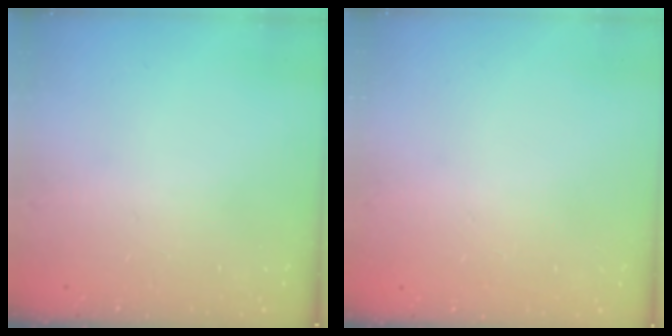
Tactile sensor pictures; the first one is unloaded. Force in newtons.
{"total": 0.0}